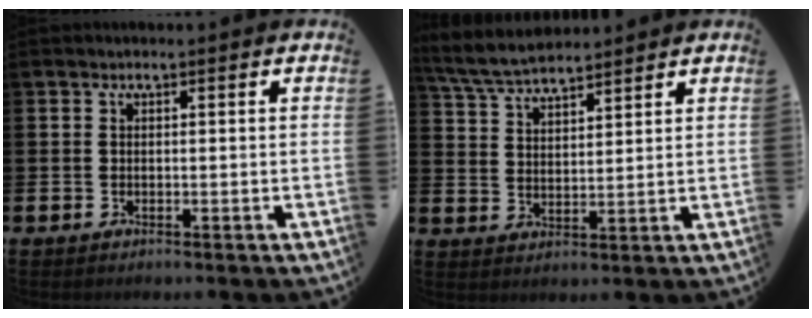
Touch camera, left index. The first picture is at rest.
{"total": 5.7, "force": [5.4, 1.0, 1.4], "torque": [-0.052, -0.018, 0.100]}